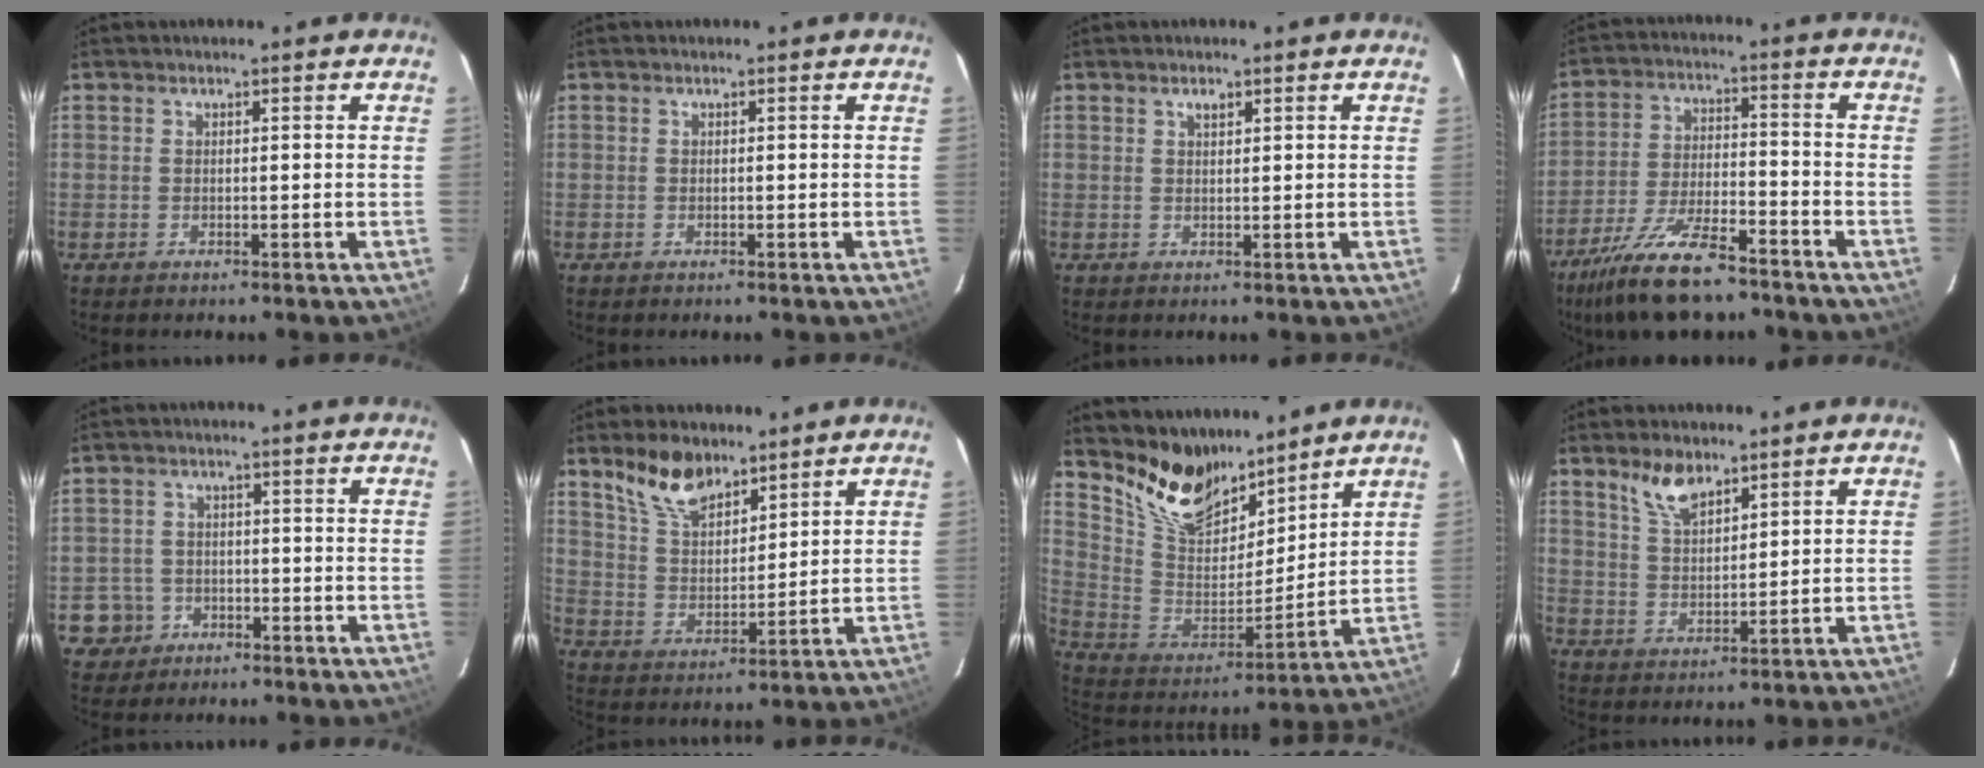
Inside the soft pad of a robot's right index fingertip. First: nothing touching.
{"total": 0.0}
{"total": 1.3, "force": [0.8, 0.6, 0.8], "torque": [-0.012, 0.004, 0.014]}
{"total": 15.9, "force": [-12.4, 4.5, 8.8], "torque": [-0.190, -0.022, -0.218]}
{"total": 5.1, "force": [-2.4, 4.6, 0.1], "torque": [-0.015, 0.023, -0.042]}
{"total": 10.1, "force": [7.6, 4.4, 5.0], "torque": [-0.093, 0.012, 0.150]}
{"total": 15.6, "force": [12.7, 6.9, 5.9], "torque": [-0.137, -0.002, 0.249]}
{"total": 6.6, "force": [4.9, 2.7, 3.5], "torque": [-0.063, 0.005, 0.097]}